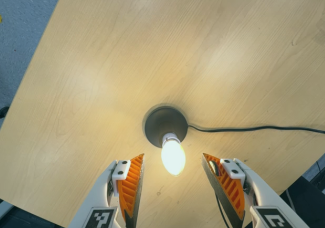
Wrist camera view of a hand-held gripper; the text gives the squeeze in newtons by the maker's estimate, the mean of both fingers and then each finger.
{"total": 0.0}